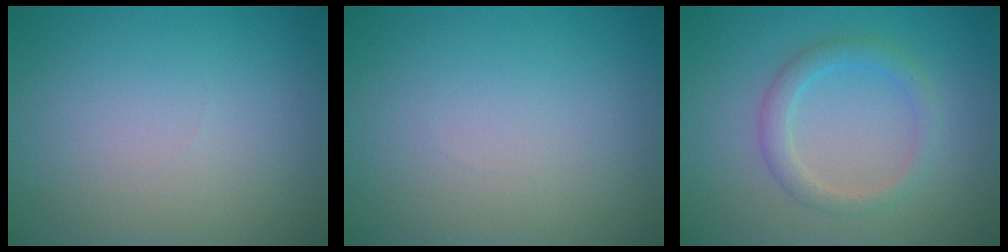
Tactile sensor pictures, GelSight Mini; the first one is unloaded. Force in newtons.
{"total": 0.0}
{"total": 2.3, "press": 2.3, "slide": 0.1}